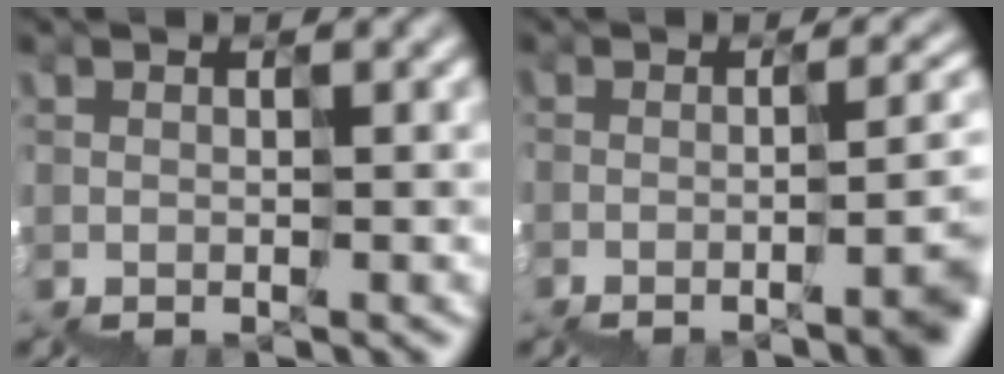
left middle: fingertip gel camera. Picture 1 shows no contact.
{"total": 7.6, "force": [-2.4, 3.0, 6.6], "torque": [-0.064, 0.005, -0.026]}